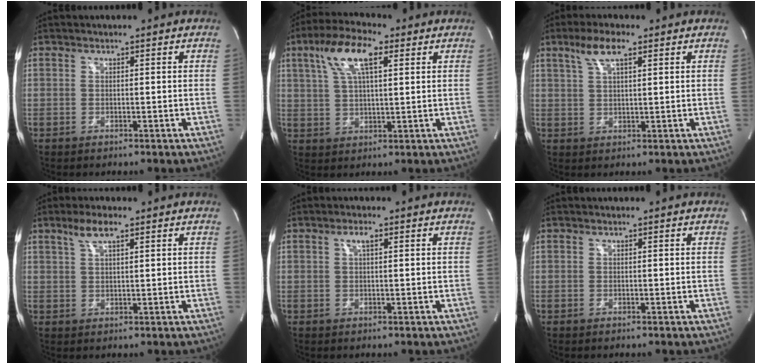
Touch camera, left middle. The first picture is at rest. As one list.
[{"total": 9.9, "force": [4.4, 2.9, 8.4], "torque": [-0.170, 0.024, 0.083]}, {"total": 5.3, "force": [3.1, 1.1, 4.1], "torque": [-0.089, 0.014, 0.061]}, {"total": 4.1, "force": [2.6, 0.8, 3.0], "torque": [-0.066, 0.011, 0.054]}, {"total": 1.8, "force": [0.7, 0.4, 1.6], "torque": [-0.031, 0.004, 0.013]}, {"total": 0.0}]